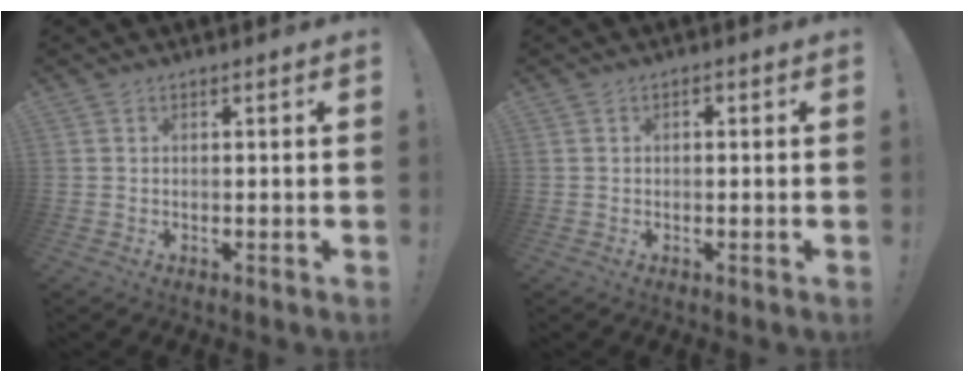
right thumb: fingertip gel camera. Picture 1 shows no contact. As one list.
[{"total": 0.9, "force": [-0.5, 0.6, 0.4], "torque": [-0.007, 0.003, -0.009]}]